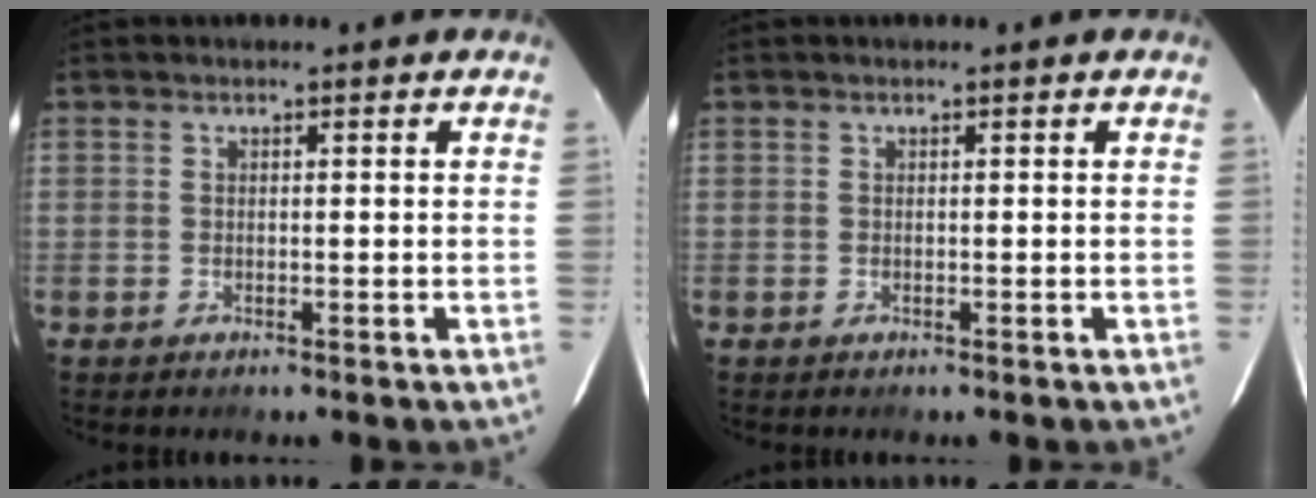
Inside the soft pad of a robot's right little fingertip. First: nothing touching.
{"total": 0.0}